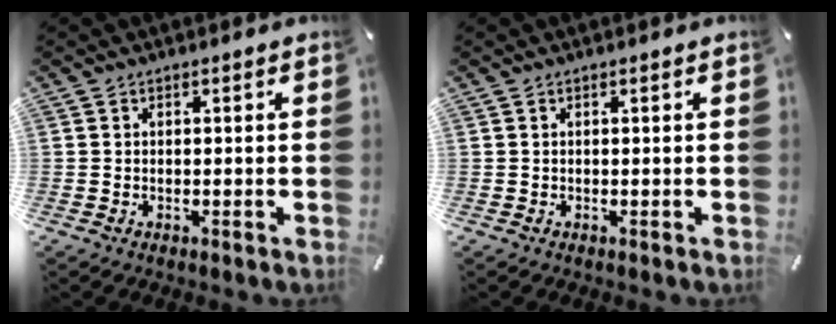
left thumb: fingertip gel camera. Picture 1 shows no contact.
{"total": 0.0}